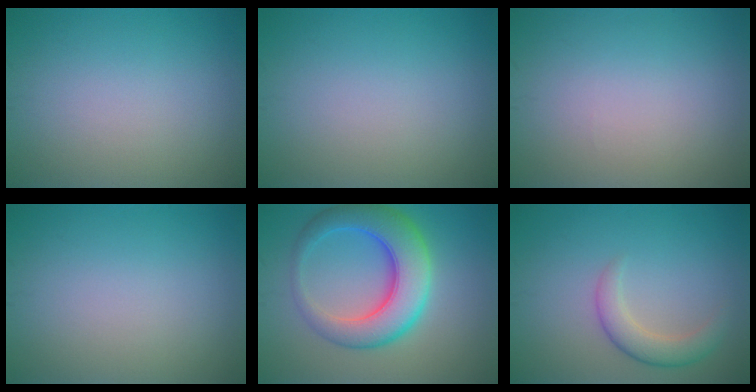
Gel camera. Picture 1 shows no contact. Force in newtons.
{"total": 0.0}
{"total": 0.0}
{"total": 0.0}
{"total": 7.9, "press": 7.9, "slide": 0.1}
{"total": 2.9, "press": 2.9, "slide": 0.2}